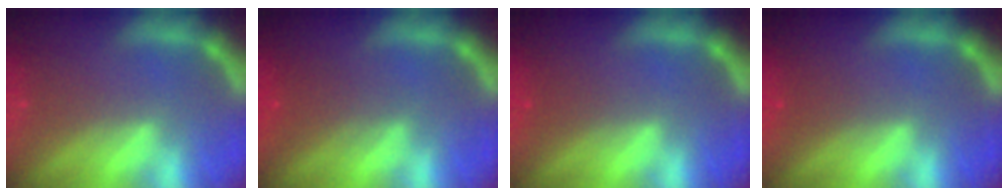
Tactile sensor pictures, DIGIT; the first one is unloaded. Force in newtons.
{"total": 2.5}
{"total": 1.0}
{"total": 1.0}